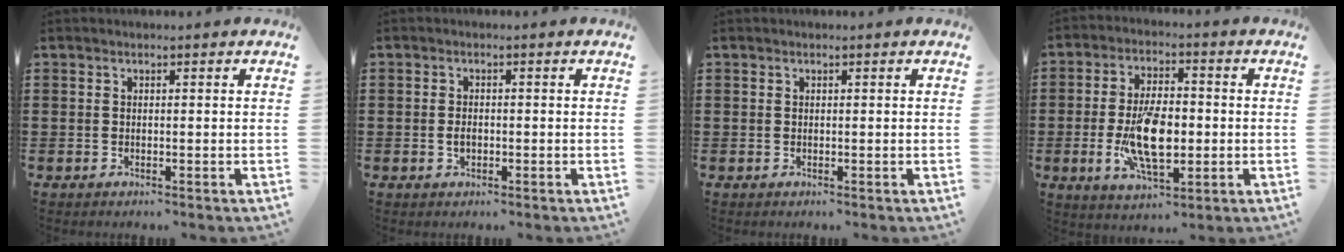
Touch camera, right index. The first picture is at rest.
{"total": 1.5, "force": [-0.2, 1.0, 1.1], "torque": [-0.023, 0.005, -0.006]}
{"total": 0.0}
{"total": 11.3, "force": [-1.7, 5.1, 9.9], "torque": [-0.204, -0.012, -0.033]}